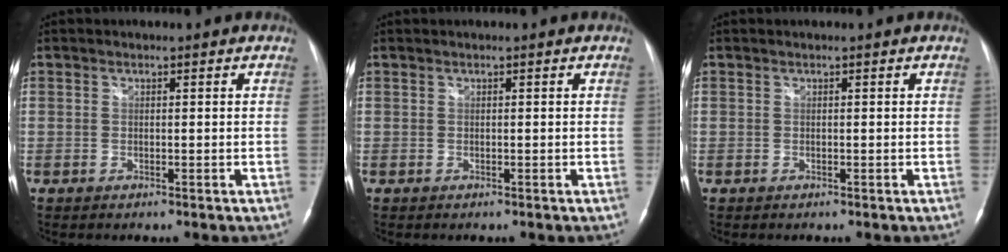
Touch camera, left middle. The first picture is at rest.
{"total": 0.0}
{"total": 0.0}